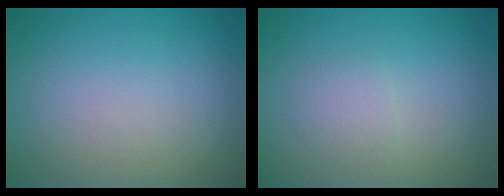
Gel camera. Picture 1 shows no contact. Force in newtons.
{"total": 1.4, "press": 1.4, "slide": 0.0}